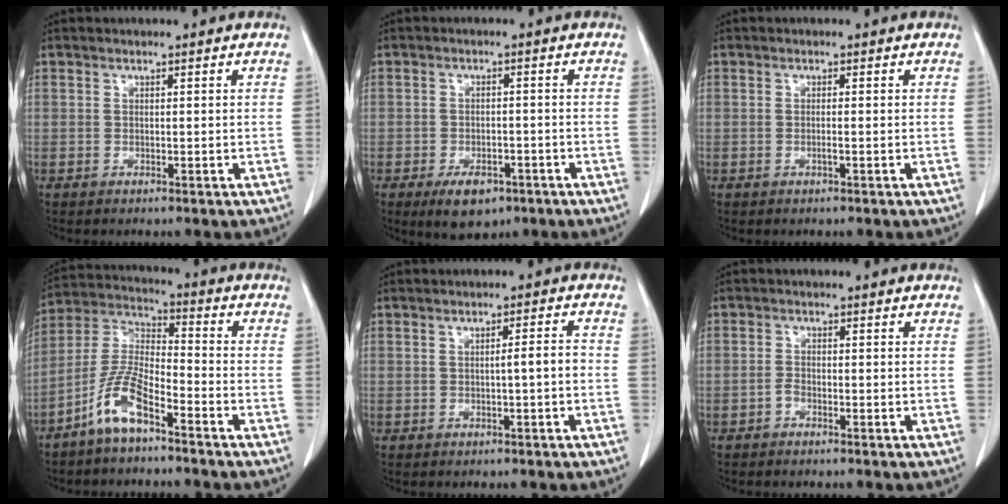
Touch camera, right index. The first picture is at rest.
{"total": 5.8, "force": [-3.6, 3.0, 3.4], "torque": [-0.056, -0.001, -0.049]}
{"total": 0.7, "force": [-0.3, -0.2, 0.7], "torque": [-0.013, -0.001, -0.004]}
{"total": 9.0, "force": [-5.7, 2.0, 6.6], "torque": [-0.149, -0.002, -0.118]}
{"total": 2.3, "force": [-0.5, 0.0, 2.3], "torque": [-0.032, 0.003, -0.008]}
{"total": 1.0, "force": [-0.7, 0.3, 0.6], "torque": [-0.009, 0.003, -0.012]}